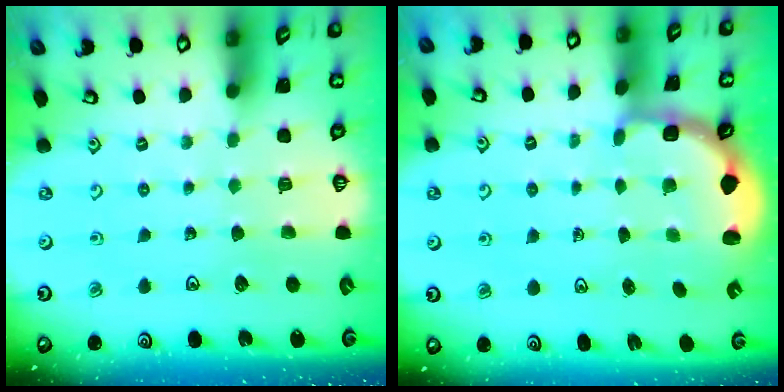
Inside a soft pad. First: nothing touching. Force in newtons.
{"total": 3.0, "press": 2.0, "slide": 2.2}